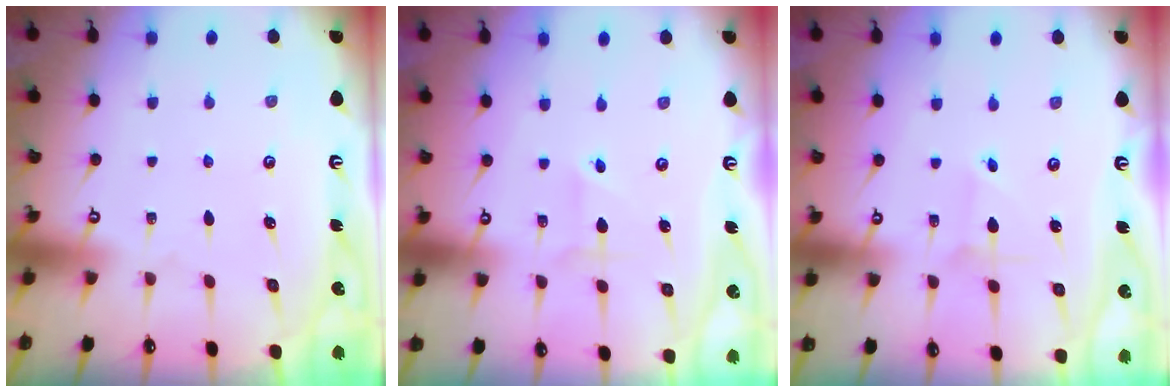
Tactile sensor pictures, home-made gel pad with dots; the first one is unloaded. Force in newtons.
{"total": 1.7, "press": 1.7, "slide": 0.2}
{"total": 1.9, "press": 1.9, "slide": 0.2}